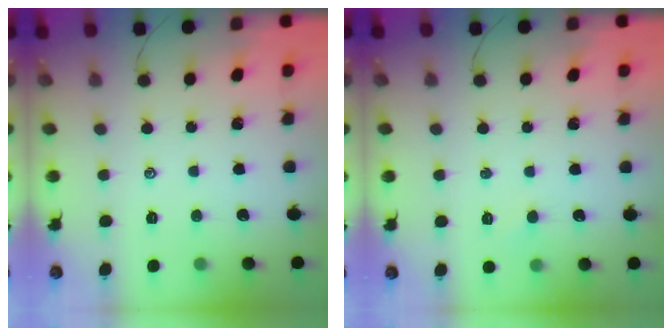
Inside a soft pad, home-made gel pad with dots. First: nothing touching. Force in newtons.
{"total": 1.5, "press": 1.4, "slide": 0.6}